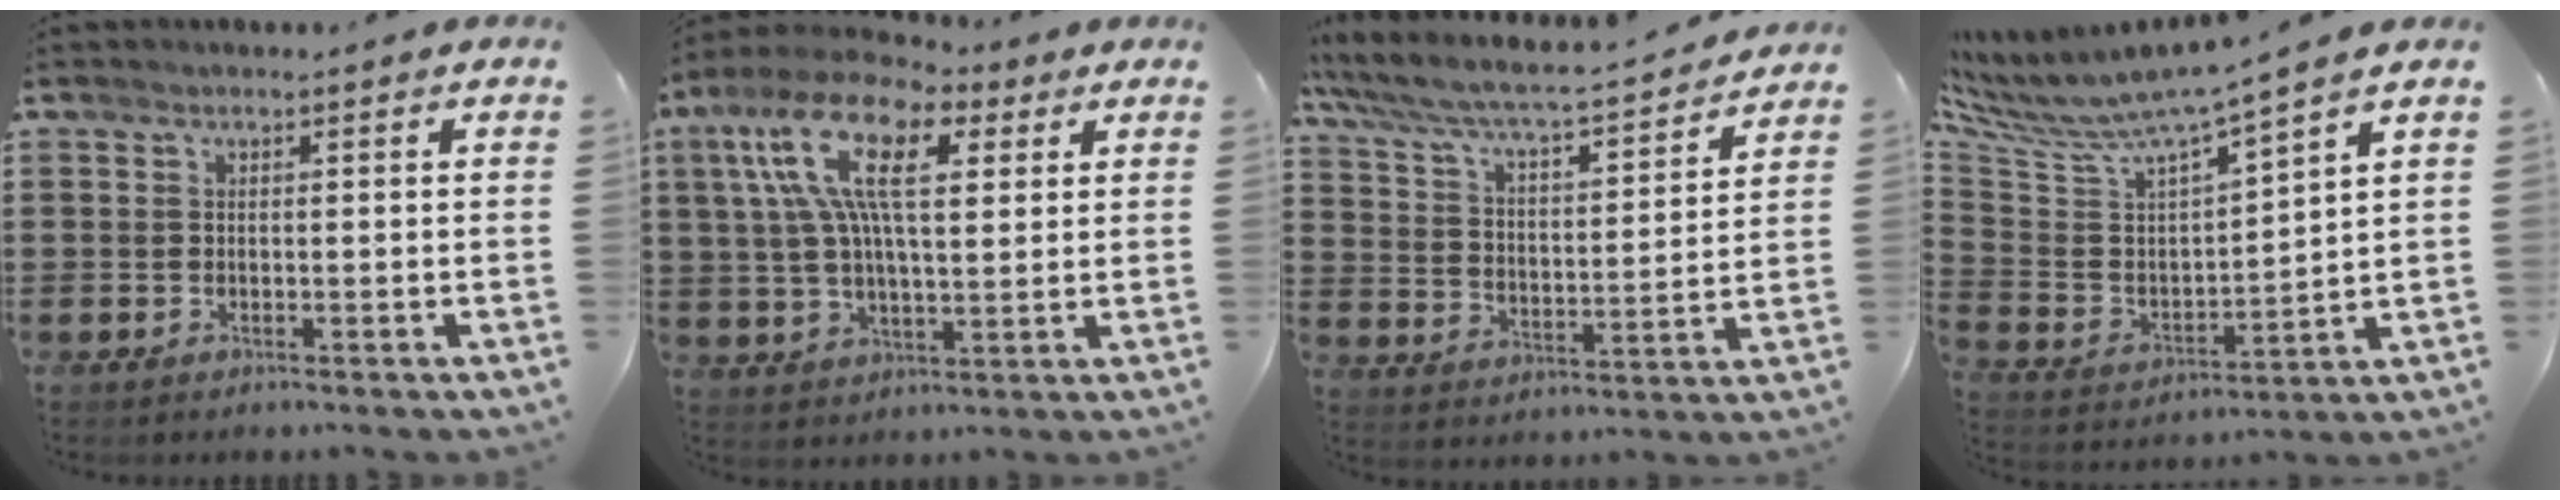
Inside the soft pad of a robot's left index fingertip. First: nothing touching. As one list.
[{"total": 14.6, "force": [6.5, 5.8, 11.7], "torque": [-0.266, -0.010, 0.109]}, {"total": 5.1, "force": [4.6, 0.2, 2.2], "torque": [-0.066, -0.041, 0.068]}, {"total": 5.5, "force": [5.0, 0.2, 2.3], "torque": [-0.073, -0.048, 0.075]}]